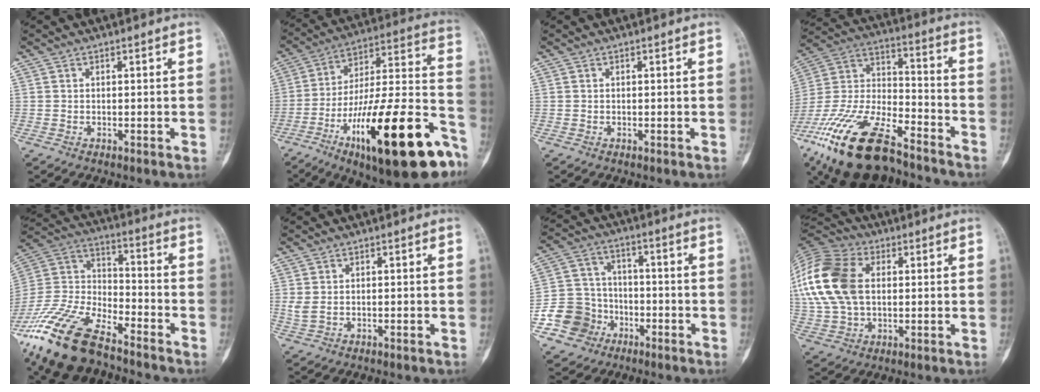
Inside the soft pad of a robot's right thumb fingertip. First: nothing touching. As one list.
[{"total": 31.6, "force": [-15.4, 9.1, 26.1], "torque": [-0.356, 0.071, -0.237]}, {"total": 0.0}, {"total": 24.9, "force": [-16.3, 9.7, 16.0], "torque": [-0.362, 0.039, -0.302]}, {"total": 20.3, "force": [-14.5, 7.6, 11.9], "torque": [-0.253, 0.041, -0.280]}, {"total": 2.0, "force": [0.0, 1.2, 1.6], "torque": [-0.043, 0.003, 0.004]}, {"total": 11.1, "force": [-5.0, 9.7, 2.3], "torque": [-0.015, 0.052, -0.087]}, {"total": 22.2, "force": [3.8, 14.9, 16.0], "torque": [-0.371, 0.020, 0.071]}]